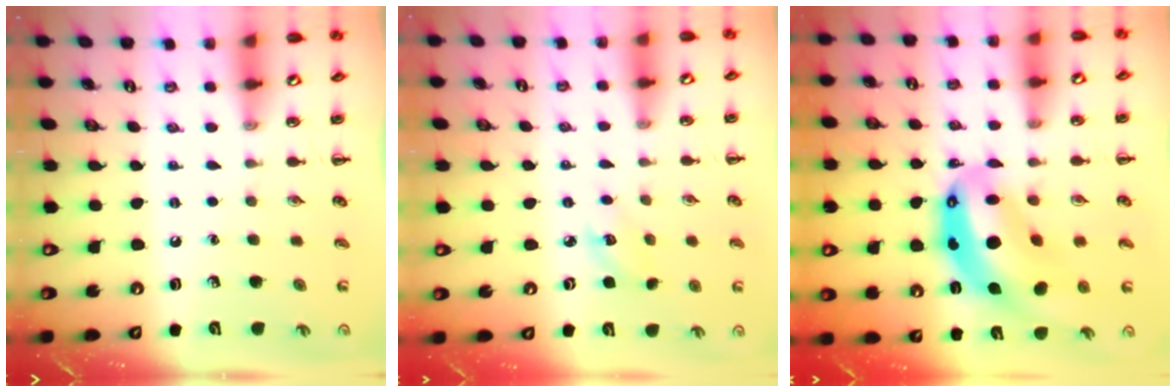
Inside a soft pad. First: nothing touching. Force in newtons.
{"total": 4.1, "press": 3.9, "slide": 1.2}
{"total": 13.6, "press": 13.1, "slide": 3.4}